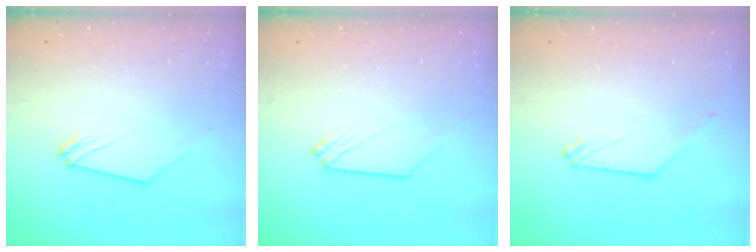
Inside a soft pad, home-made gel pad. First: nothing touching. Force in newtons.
{"total": 1.4, "press": 1.4, "slide": 0.2}
{"total": 0.0}